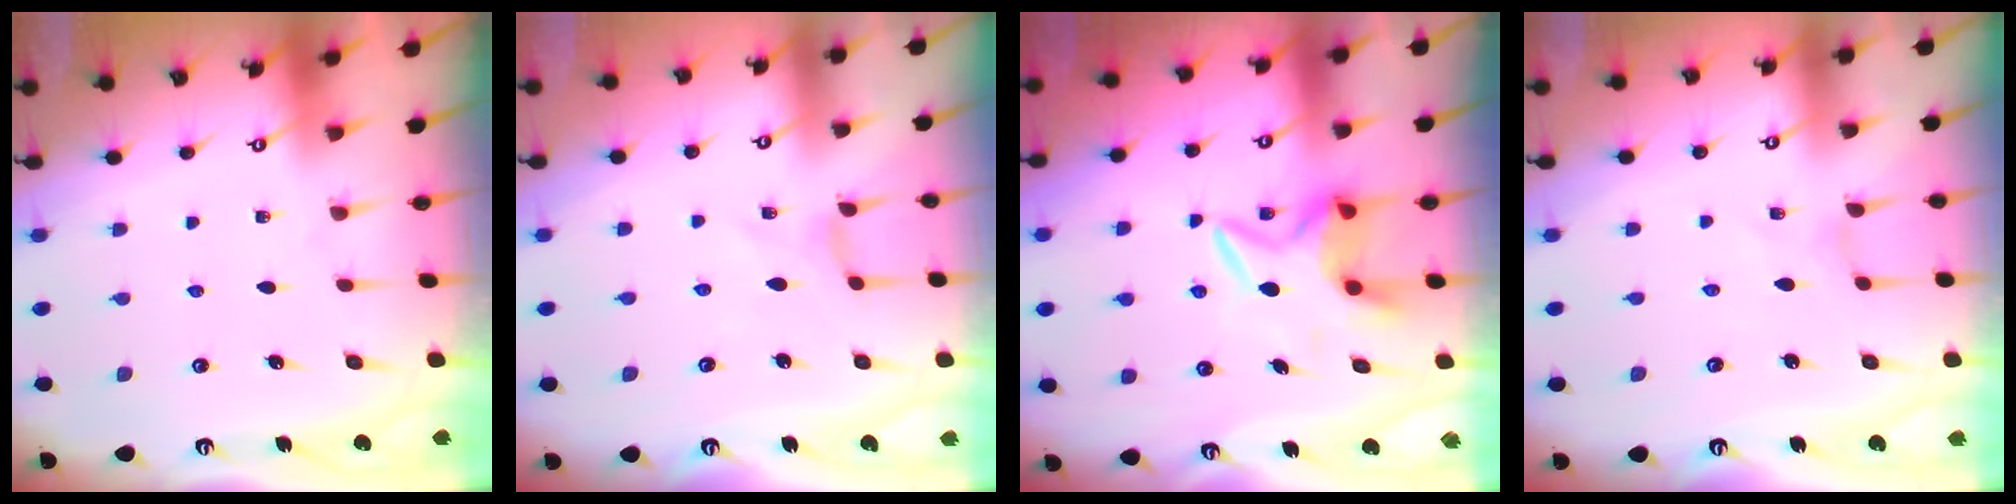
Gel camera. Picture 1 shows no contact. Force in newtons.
{"total": 0.0}
{"total": 6.9, "press": 6.9, "slide": 0.3}
{"total": 0.0}